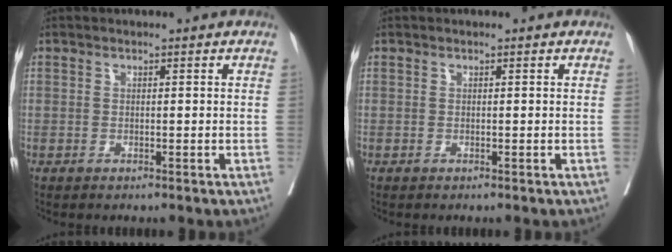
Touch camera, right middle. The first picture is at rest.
{"total": 0.0}